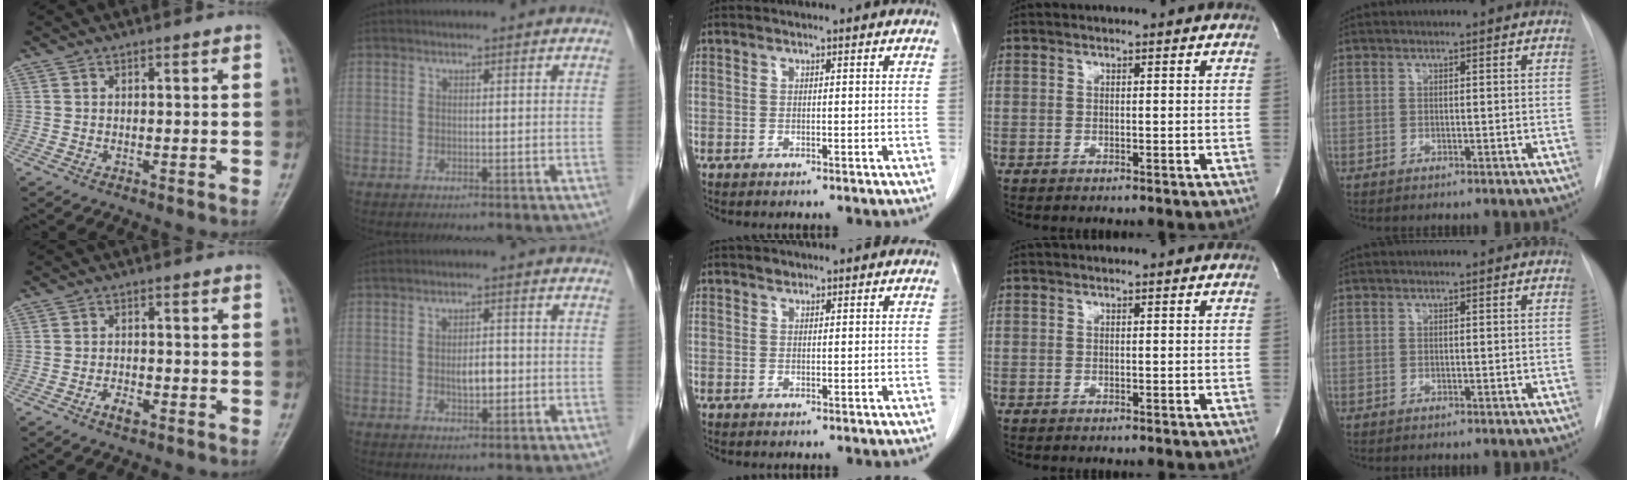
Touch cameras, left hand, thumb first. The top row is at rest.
{"thumb": {"total": 2.7, "force": [-1.6, 1.4, 1.8], "torque": [-0.029, 0.008, -0.028]}, "index": {"total": 3.1, "force": [-0.4, 1.2, 2.8], "torque": [-0.049, 0.001, -0.004]}, "middle": {"total": 0.7, "force": [0.6, 0.3, 0.1], "torque": [-0.003, -0.001, 0.009]}}